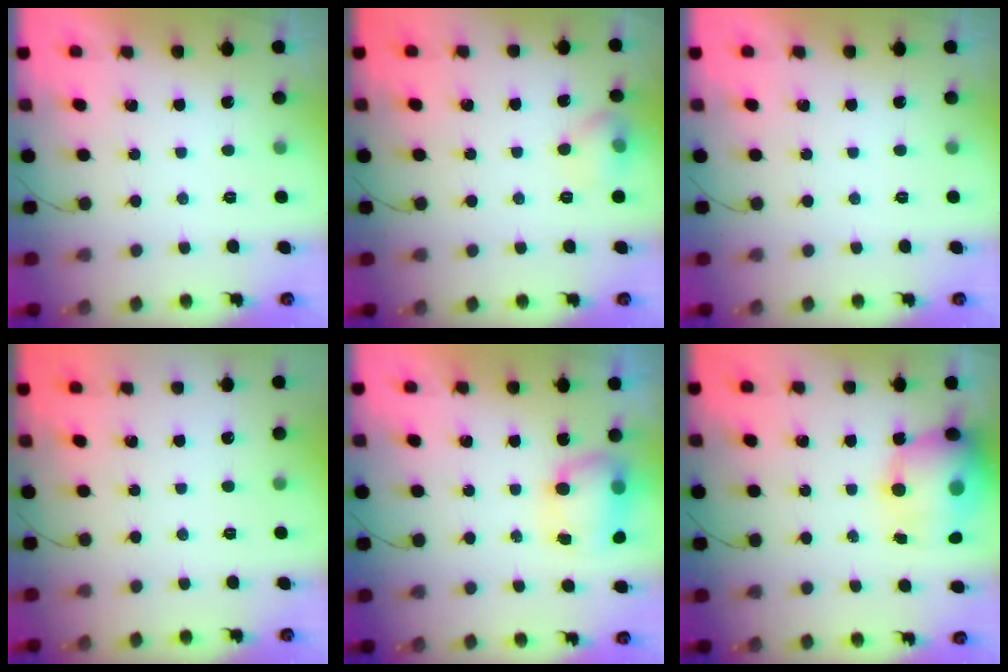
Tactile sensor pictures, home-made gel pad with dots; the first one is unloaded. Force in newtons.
{"total": 9.9, "press": 7.0, "slide": 7.0}
{"total": 0.0}
{"total": 0.0}
{"total": 7.8, "press": 7.7, "slide": 0.9}
{"total": 17.1, "press": 16.5, "slide": 4.2}